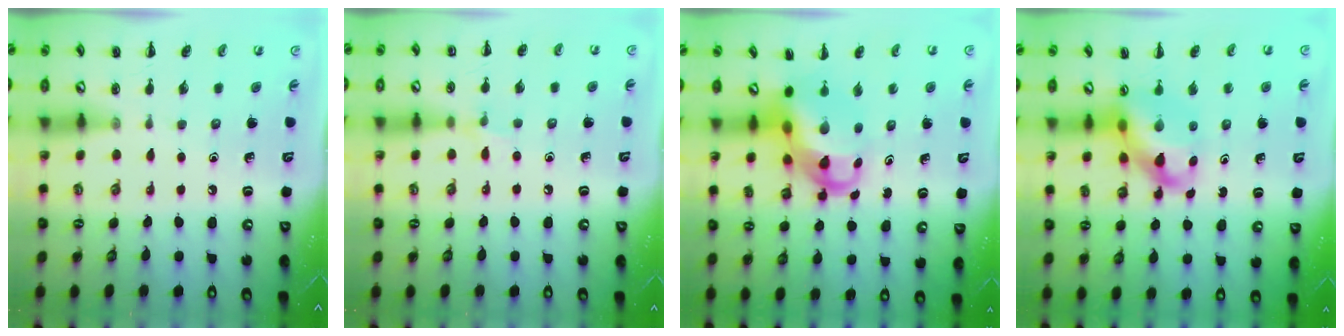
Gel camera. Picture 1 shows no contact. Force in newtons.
{"total": 5.5, "press": 5.3, "slide": 1.5}
{"total": 7.7, "press": 7.5, "slide": 2.0}
{"total": 9.7, "press": 9.3, "slide": 2.5}